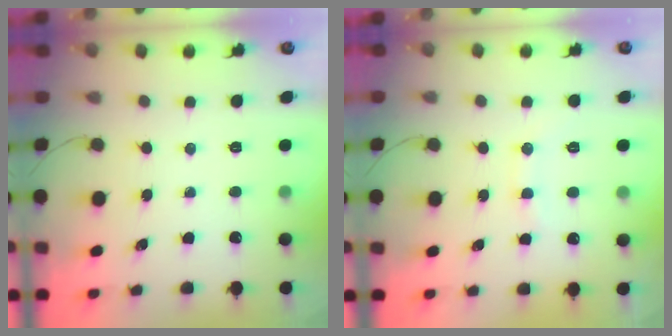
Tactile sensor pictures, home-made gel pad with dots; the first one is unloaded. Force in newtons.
{"total": 8.6, "press": 8.5, "slide": 0.9}